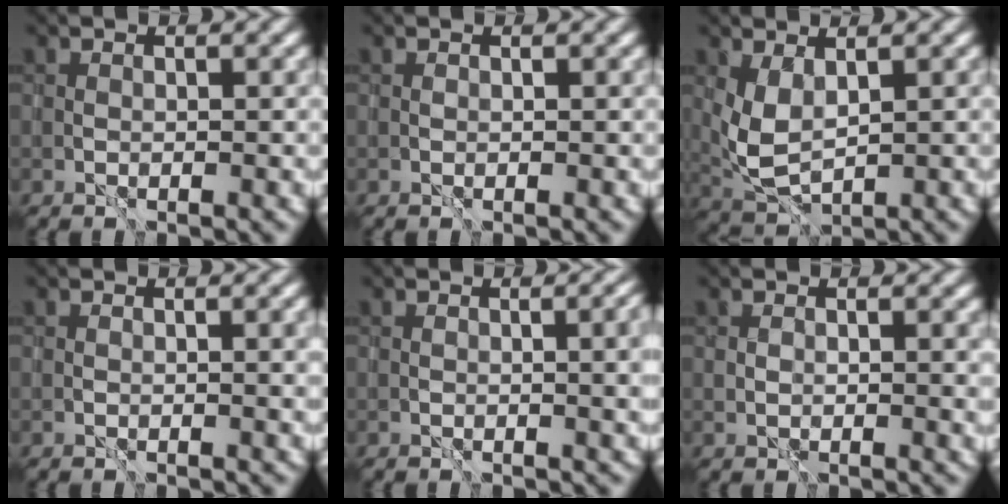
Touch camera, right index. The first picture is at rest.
{"total": 0.6, "force": [0.4, -0.2, -0.4], "torque": [0.009, 0.001, 0.006]}
{"total": 3.2, "force": [1.3, 1.6, 2.4], "torque": [-0.065, -0.004, 0.030]}
{"total": 1.8, "force": [0.5, 0.6, 1.7], "torque": [-0.024, -0.004, 0.012]}
{"total": 4.1, "force": [0.5, 1.5, 3.8], "torque": [-0.034, -0.002, 0.015]}
{"total": 1.0, "force": [0.7, 0.4, 0.5], "torque": [-0.006, -0.006, 0.018]}